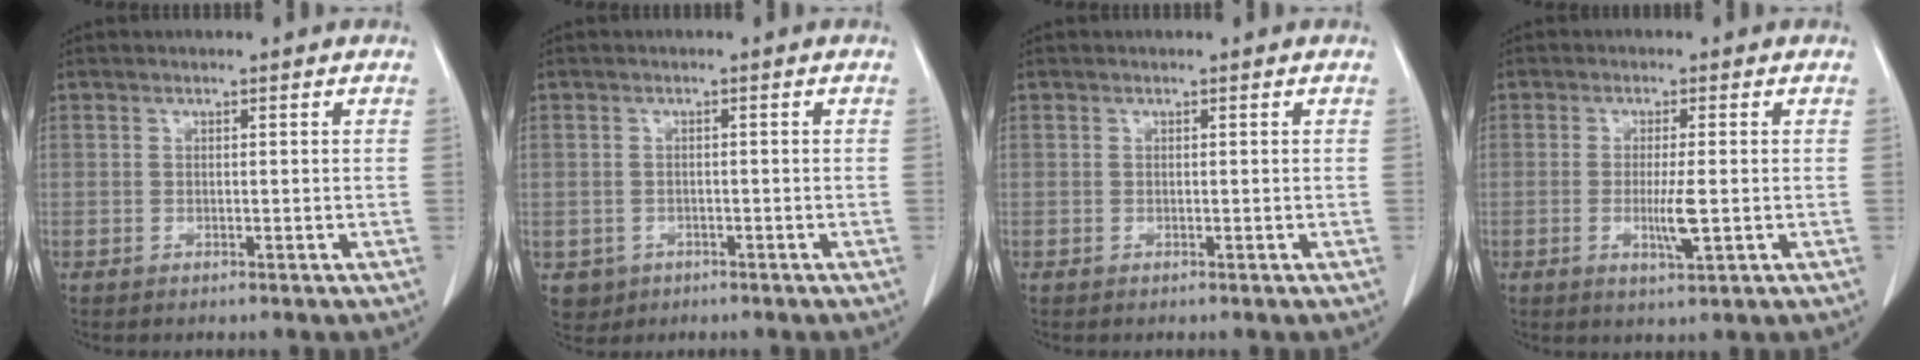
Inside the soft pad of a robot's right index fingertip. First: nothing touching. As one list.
[{"total": 3.1, "force": [-1.2, 2.9, 0.4], "torque": [-0.003, 0.007, -0.014]}, {"total": 0.0}, {"total": 4.1, "force": [-0.6, 0.2, 4.0], "torque": [-0.075, -0.008, -0.008]}]